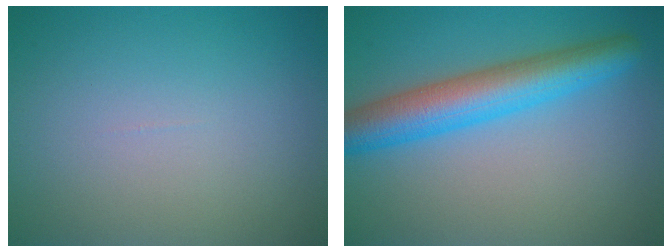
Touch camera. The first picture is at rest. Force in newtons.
{"total": 6.5, "press": 6.5, "slide": 0.3}